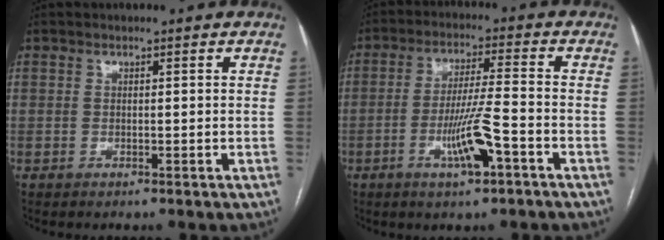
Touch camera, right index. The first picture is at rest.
{"total": 8.4, "force": [-3.7, 0.3, 7.5], "torque": [-0.144, -0.004, -0.064]}